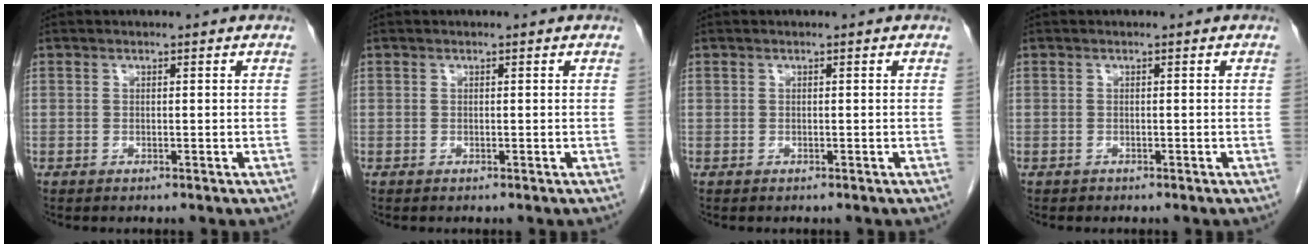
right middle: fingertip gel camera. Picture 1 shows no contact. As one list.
[{"total": 0.0}, {"total": 0.0}, {"total": 0.0}]